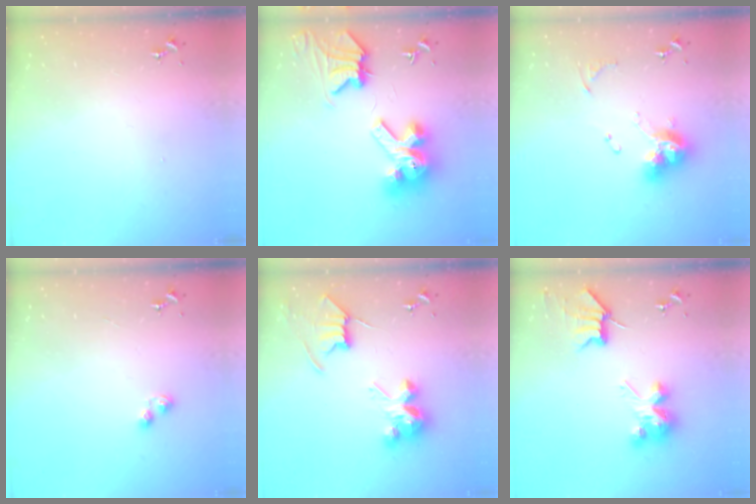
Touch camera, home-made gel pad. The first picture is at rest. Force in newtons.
{"total": 13.7, "press": 13.6, "slide": 1.6}
{"total": 12.9, "press": 12.8, "slide": 1.2}
{"total": 4.8, "press": 4.8, "slide": 0.5}
{"total": 9.8, "press": 9.7, "slide": 0.9}
{"total": 7.2, "press": 7.2, "slide": 0.2}